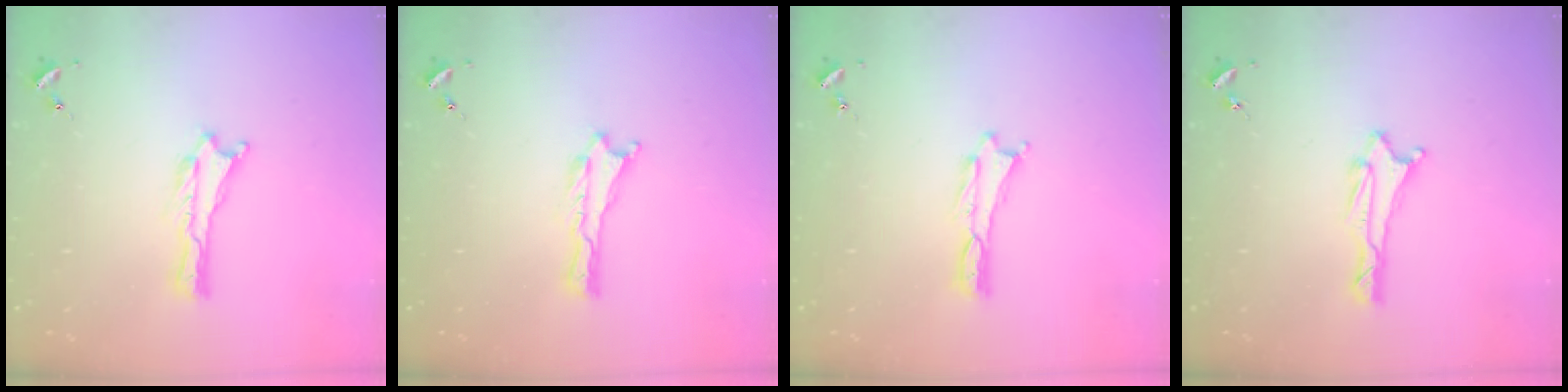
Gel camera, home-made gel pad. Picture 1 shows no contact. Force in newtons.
{"total": 0.0}
{"total": 0.0}
{"total": 1.3, "press": 1.3, "slide": 0.1}